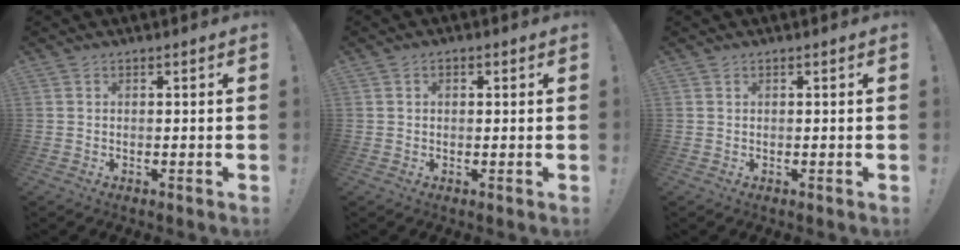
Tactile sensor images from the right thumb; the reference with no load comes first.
{"total": 1.3, "force": [-0.1, 1.0, 0.8], "torque": [-0.010, 0.004, -0.003]}
{"total": 0.0}